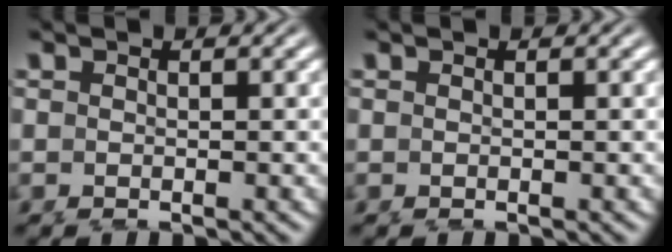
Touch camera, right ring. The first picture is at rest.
{"total": 0.0}